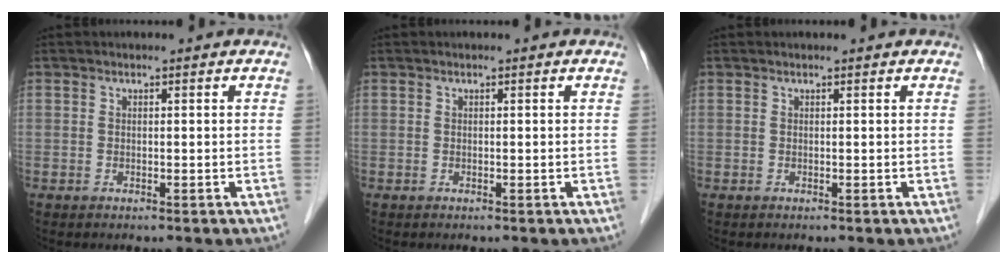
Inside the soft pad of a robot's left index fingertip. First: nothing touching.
{"total": 0.0}
{"total": 0.0}